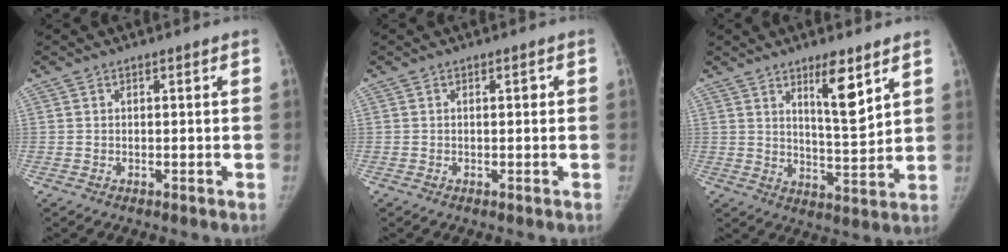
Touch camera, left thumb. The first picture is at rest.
{"total": 0.7, "force": [0.2, 0.3, 0.6], "torque": [-0.006, 0.001, 0.003]}
{"total": 8.9, "force": [5.3, 2.1, 6.9], "torque": [-0.100, -0.045, 0.089]}